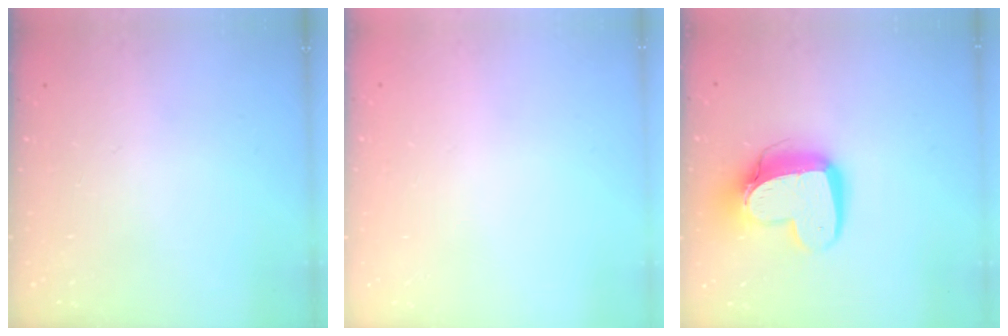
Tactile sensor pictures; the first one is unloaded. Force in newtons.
{"total": 0.0}
{"total": 14.7, "press": 14.6, "slide": 1.4}